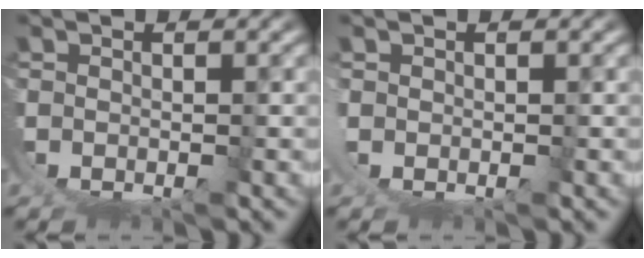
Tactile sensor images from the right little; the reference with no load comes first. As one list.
[{"total": 0.6, "force": [0.6, 0.0, 0.2], "torque": [-0.013, -0.001, 0.013]}]